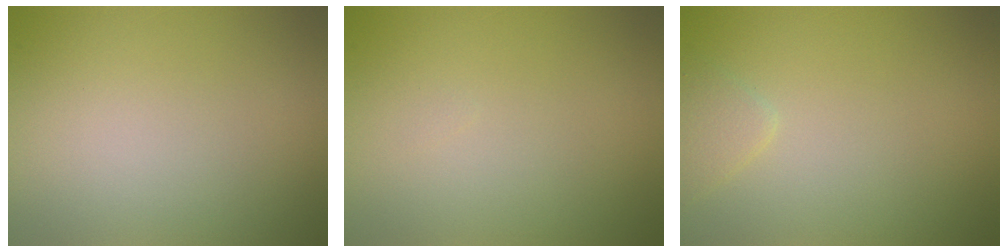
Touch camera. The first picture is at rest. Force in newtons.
{"total": 0.0}
{"total": 1.1, "press": 1.1, "slide": 0.1}